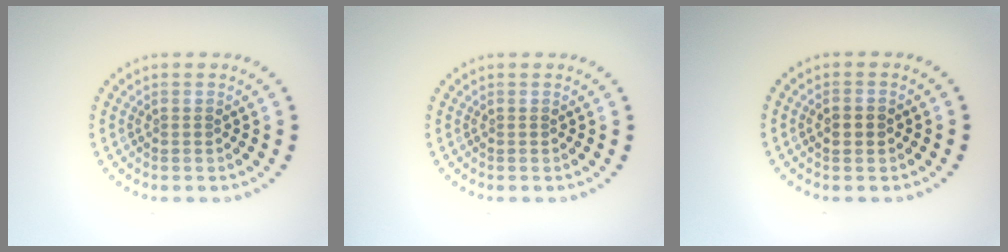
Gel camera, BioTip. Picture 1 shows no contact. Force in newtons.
{"total": 0.0}
{"total": 2.1, "press": 2.0, "slide": 0.2}